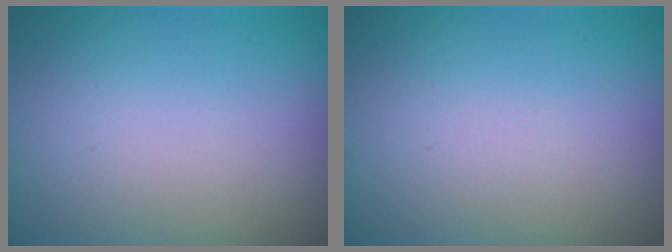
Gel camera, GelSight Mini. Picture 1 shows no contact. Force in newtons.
{"total": 0.0}